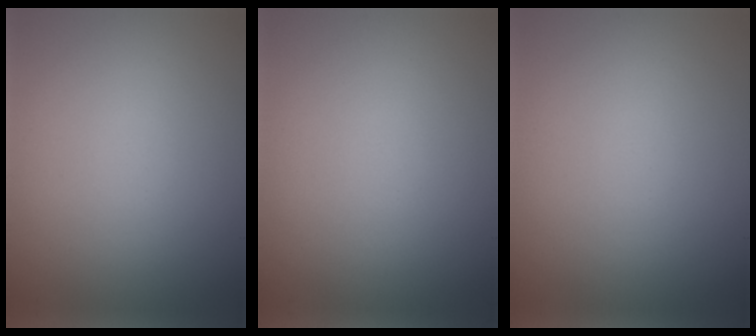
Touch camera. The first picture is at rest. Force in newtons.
{"total": 0.0}
{"total": 0.0}